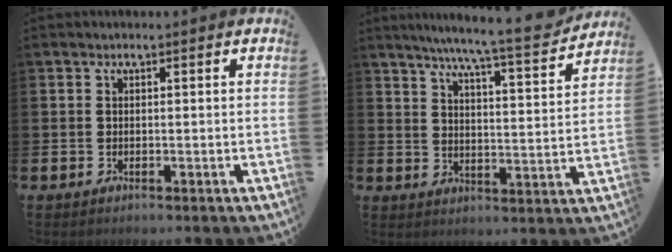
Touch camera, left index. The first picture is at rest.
{"total": 7.9, "force": [7.2, -0.1, 3.2], "torque": [-0.074, -0.050, 0.122]}